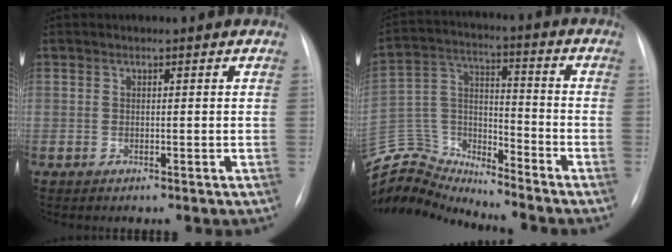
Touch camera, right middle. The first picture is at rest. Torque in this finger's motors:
{"motor_torque": [-0.54, -0.71, -0.11, -0.06]}